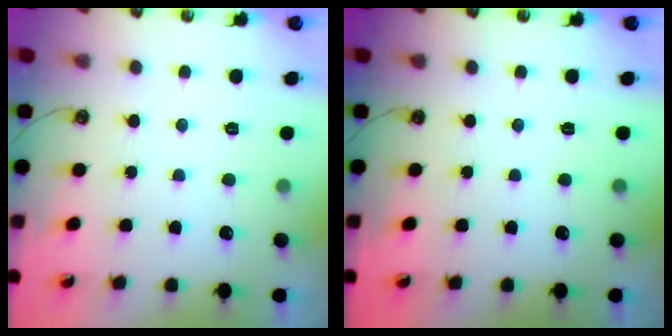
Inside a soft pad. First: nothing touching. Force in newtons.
{"total": 0.0}